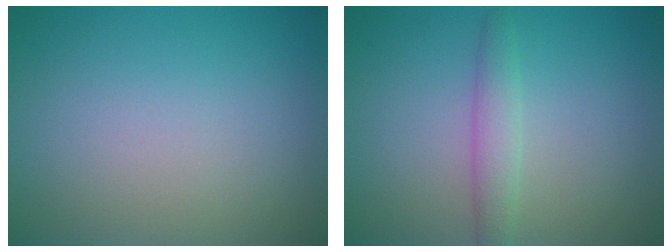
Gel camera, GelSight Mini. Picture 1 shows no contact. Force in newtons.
{"total": 2.1, "press": 2.1, "slide": 0.1}